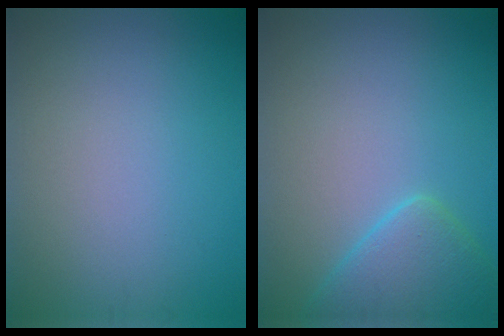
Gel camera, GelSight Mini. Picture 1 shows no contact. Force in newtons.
{"total": 4.5, "press": 4.4, "slide": 0.3}